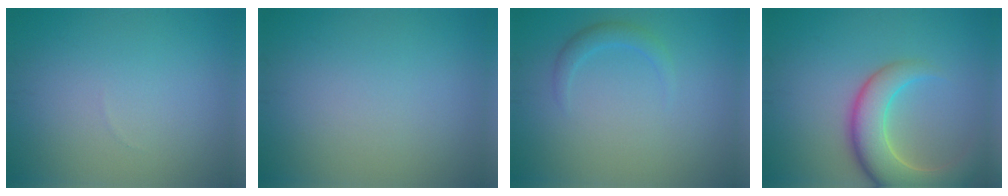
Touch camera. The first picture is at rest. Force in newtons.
{"total": 0.0}
{"total": 1.5, "press": 1.5, "slide": 0.1}
{"total": 7.2, "press": 7.1, "slide": 0.7}